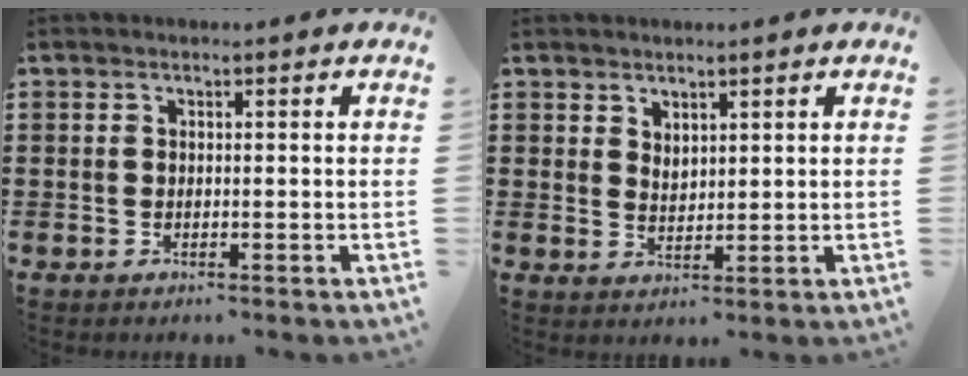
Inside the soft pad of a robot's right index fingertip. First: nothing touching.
{"total": 2.2, "force": [2.0, 1.0, 0.1], "torque": [-0.006, 0.004, 0.039]}